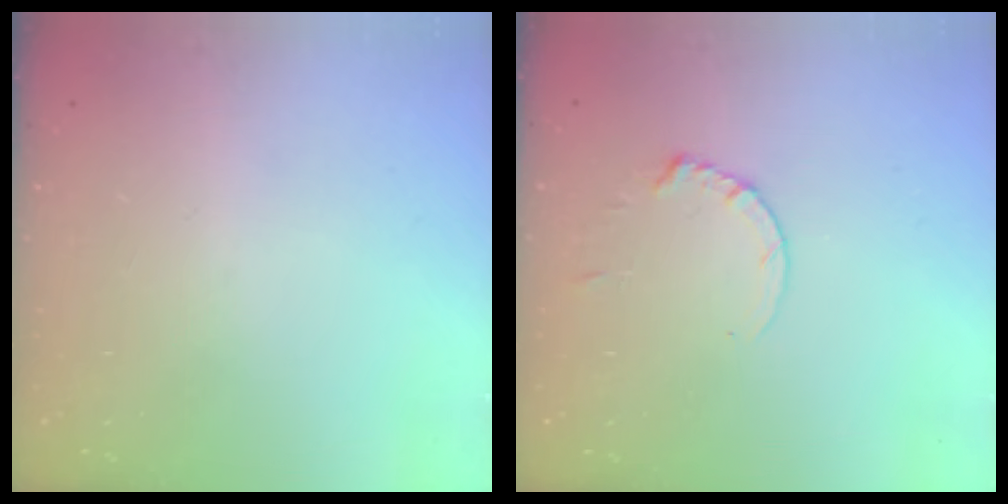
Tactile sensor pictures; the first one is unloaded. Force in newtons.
{"total": 1.8, "press": 1.7, "slide": 0.2}